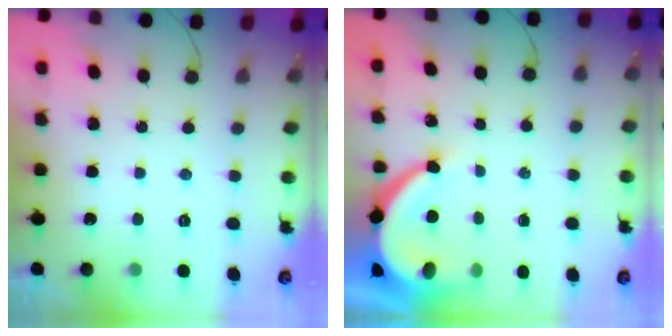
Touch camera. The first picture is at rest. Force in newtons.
{"total": 9.3, "press": 9.3, "slide": 1.3}